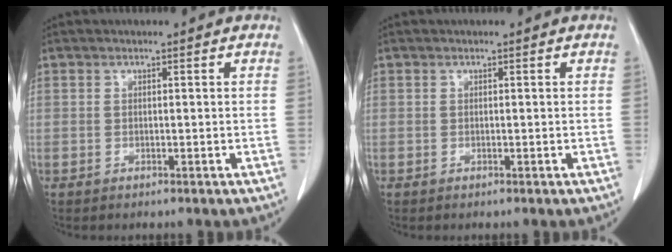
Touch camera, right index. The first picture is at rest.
{"total": 0.0}